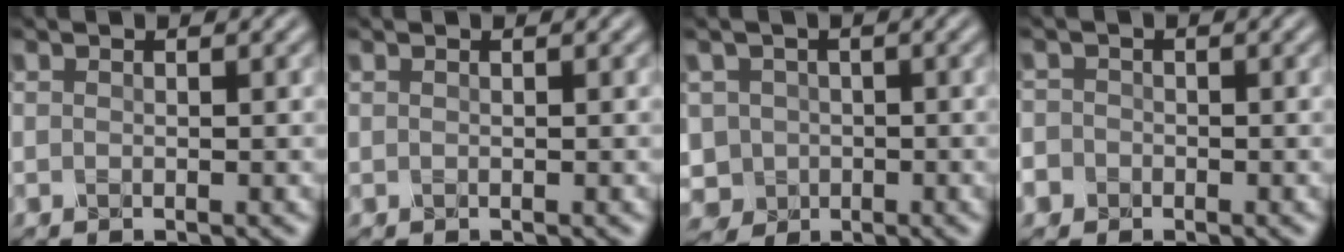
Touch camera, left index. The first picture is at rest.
{"total": 0.0}
{"total": 3.9, "force": [-0.9, 3.8, 0.7], "torque": [-0.005, 0.001, -0.025]}
{"total": 3.1, "force": [-1.4, 2.7, 0.6], "torque": [0.000, 0.001, -0.039]}